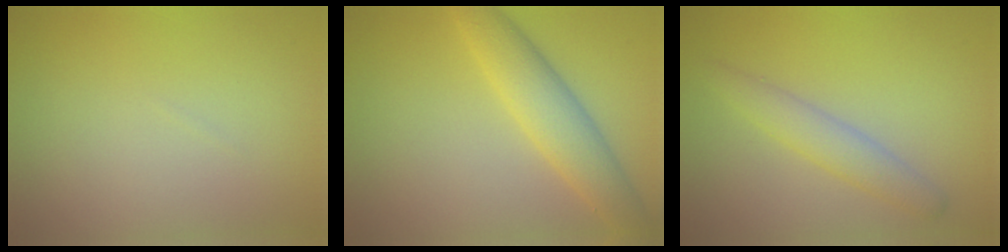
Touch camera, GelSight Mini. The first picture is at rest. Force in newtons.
{"total": 4.8, "press": 4.8, "slide": 0.0}
{"total": 2.7, "press": 2.7, "slide": 0.0}